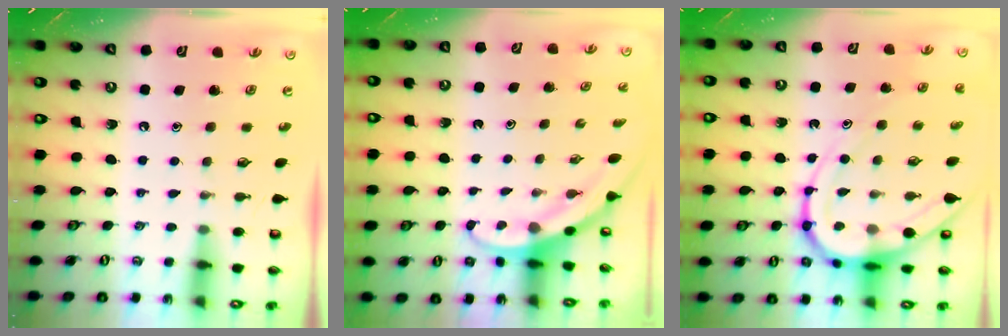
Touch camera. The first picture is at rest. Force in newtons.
{"total": 3.0, "press": 3.0, "slide": 0.1}
{"total": 12.8, "press": 12.8, "slide": 1.3}